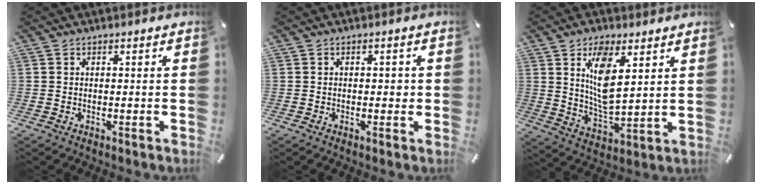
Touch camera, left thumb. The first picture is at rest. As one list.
[{"total": 1.6, "force": [-0.1, 1.0, 1.2], "torque": [-0.022, 0.004, -0.004]}, {"total": 11.1, "force": [5.2, 5.1, 8.4], "torque": [-0.164, -0.015, 0.089]}]